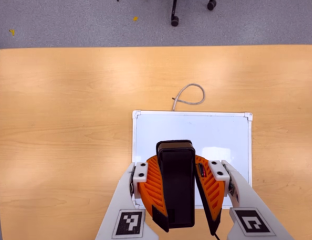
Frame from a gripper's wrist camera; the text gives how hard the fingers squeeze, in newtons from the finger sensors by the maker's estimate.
{"total": 11.7, "left": 11.0, "right": 12.4}